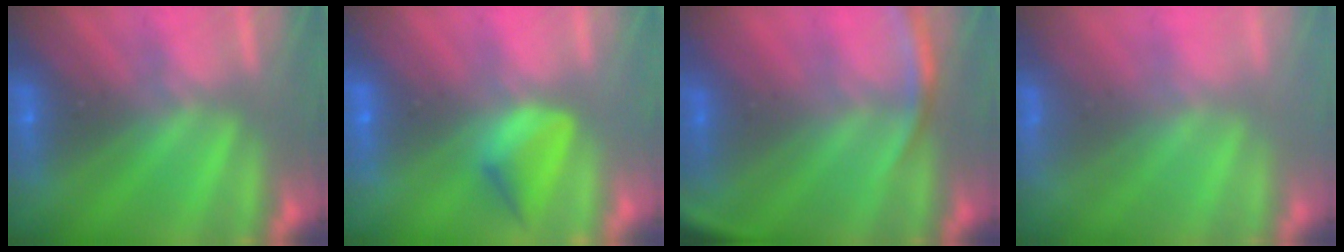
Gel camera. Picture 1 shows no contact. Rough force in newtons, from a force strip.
{"total": 4.4}
{"total": 2.6}
{"total": 1.3}